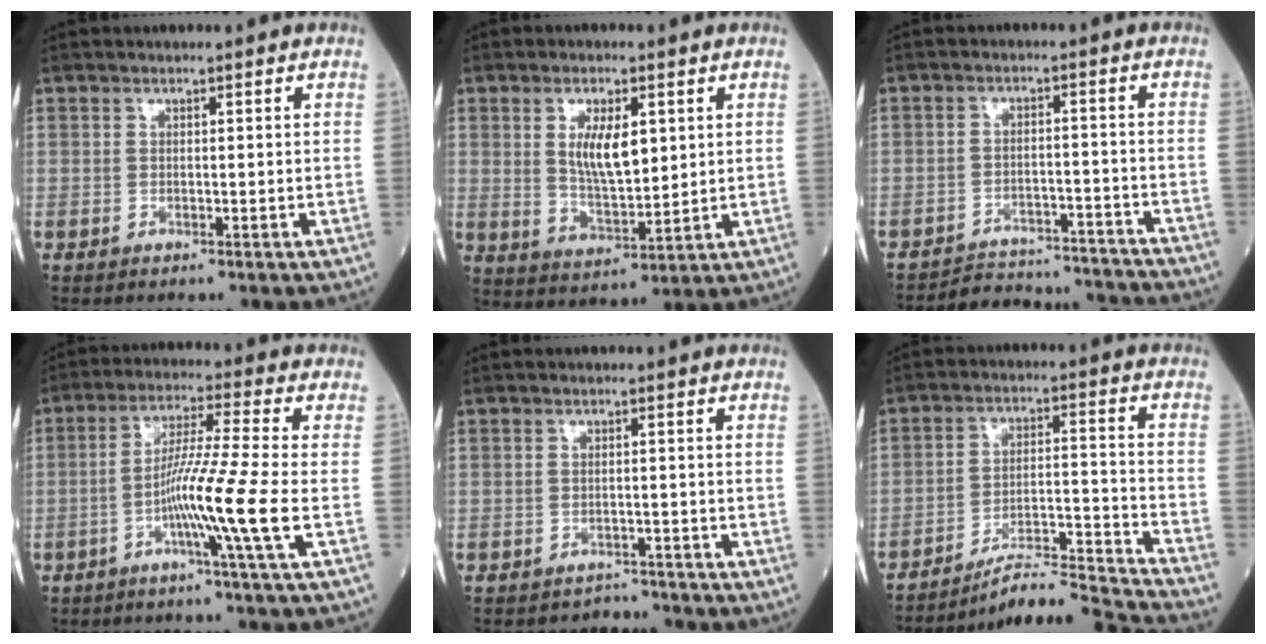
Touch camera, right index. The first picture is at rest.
{"total": 4.8, "force": [1.2, 2.0, 4.3], "torque": [-0.073, -0.003, 0.024]}
{"total": 12.2, "force": [-11.9, 2.2, 0.8], "torque": [-0.003, 0.019, -0.160]}
{"total": 9.7, "force": [-3.1, -2.4, 8.9], "torque": [-0.166, -0.010, -0.063]}
{"total": 2.5, "force": [-2.2, 0.6, -1.0], "torque": [0.019, 0.000, -0.030]}
{"total": 12.6, "force": [-12.1, -2.3, 2.8], "torque": [-0.036, 0.026, -0.204]}